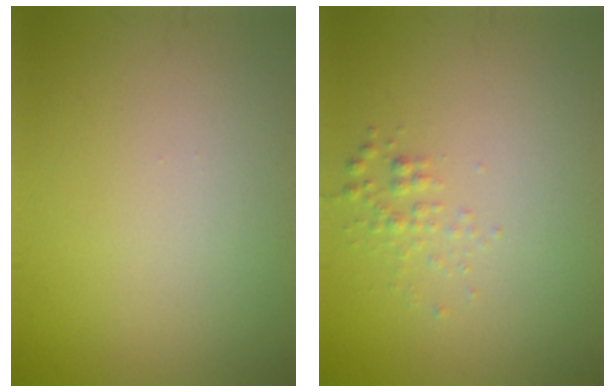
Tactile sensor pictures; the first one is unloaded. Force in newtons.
{"total": 1.1, "press": 1.1, "slide": 0.0}